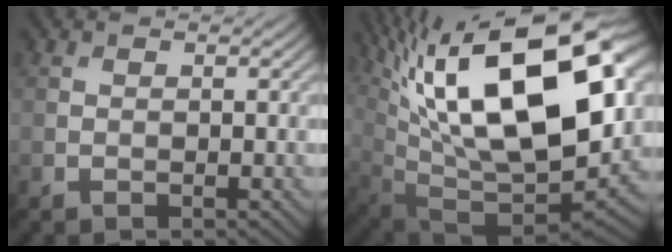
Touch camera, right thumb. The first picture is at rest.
{"total": 21.9, "force": [7.8, 10.3, 17.7], "torque": [-0.323, 0.021, 0.142]}